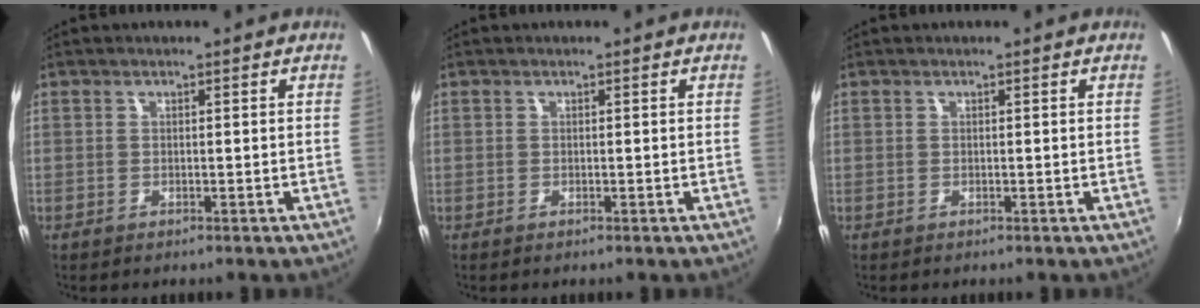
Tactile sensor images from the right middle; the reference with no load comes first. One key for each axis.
{"total": 0.0}
{"total": 0.0}